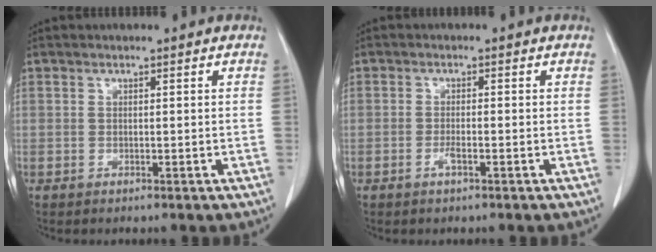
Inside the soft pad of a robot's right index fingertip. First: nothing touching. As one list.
[{"total": 1.6, "force": [-0.8, 0.2, 1.4], "torque": [-0.027, 0.001, -0.014]}]